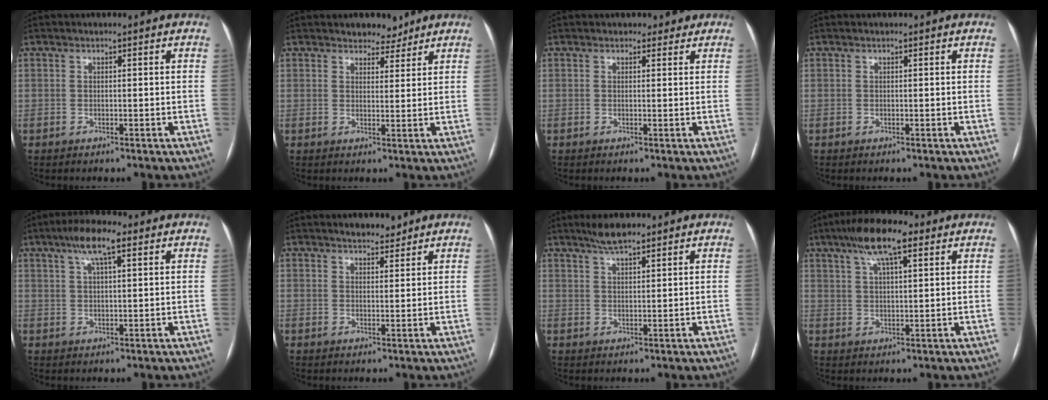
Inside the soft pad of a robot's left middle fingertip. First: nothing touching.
{"total": 3.6, "force": [3.0, 1.8, 0.7], "torque": [-0.002, 0.000, 0.043]}
{"total": 1.9, "force": [1.4, 1.2, 0.2], "torque": [0.003, 0.008, 0.015]}
{"total": 0.0}
{"total": 6.1, "force": [3.4, 1.2, 4.9], "torque": [-0.097, 0.017, 0.058]}
{"total": 3.2, "force": [2.7, 1.2, 1.1], "torque": [-0.017, 0.004, 0.041]}
{"total": 4.0, "force": [3.2, 0.5, 2.2], "torque": [-0.047, 0.008, 0.060]}
{"total": 9.1, "force": [5.4, 2.1, 7.0], "torque": [-0.131, 0.022, 0.088]}